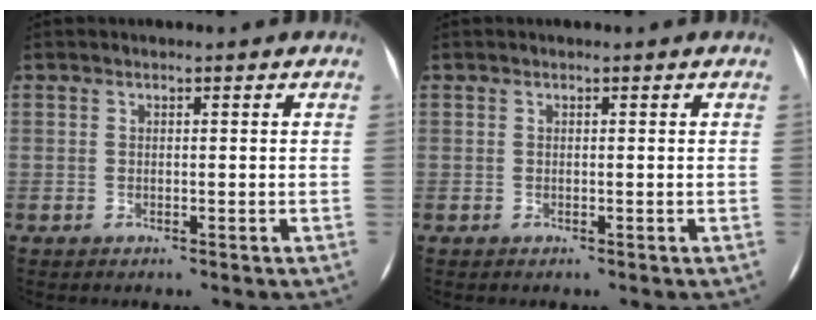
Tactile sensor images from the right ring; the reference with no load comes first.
{"total": 0.0}